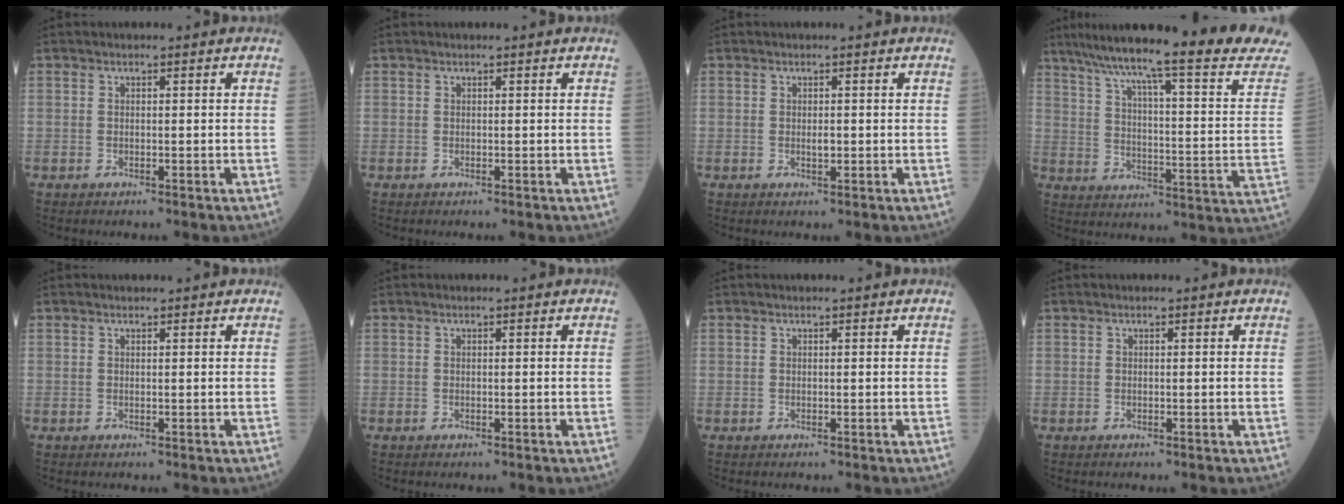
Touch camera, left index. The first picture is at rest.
{"total": 0.0}
{"total": 0.9, "force": [0.0, 0.3, 0.8], "torque": [-0.013, -0.003, 0.001]}
{"total": 27.6, "force": [23.7, -0.8, 14.1], "torque": [-0.221, -0.066, 0.313]}
{"total": 0.6, "force": [0.6, 0.0, 0.2], "torque": [-0.005, 0.004, 0.009]}
{"total": 0.0}
{"total": 0.0}
{"total": 0.0}